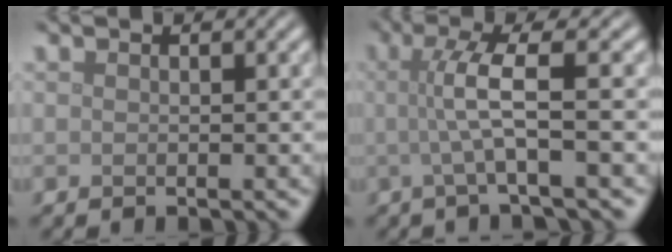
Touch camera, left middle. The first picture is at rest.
{"total": 4.3, "force": [0.1, 0.5, 4.3], "torque": [-0.079, 0.004, -0.002]}